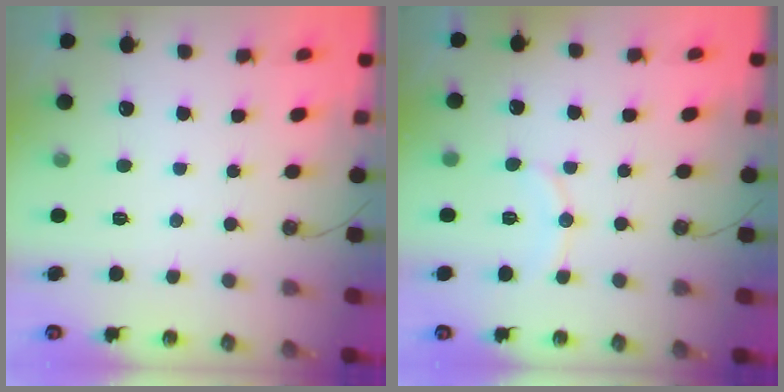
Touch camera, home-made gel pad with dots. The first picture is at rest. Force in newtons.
{"total": 7.1, "press": 7.1, "slide": 0.5}